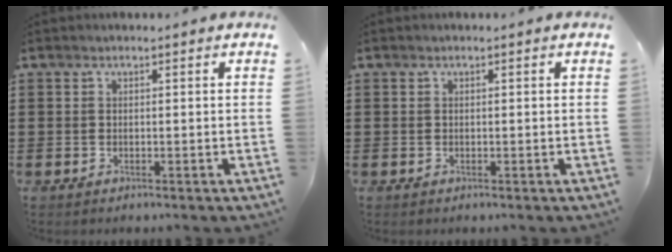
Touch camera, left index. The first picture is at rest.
{"total": 0.0}